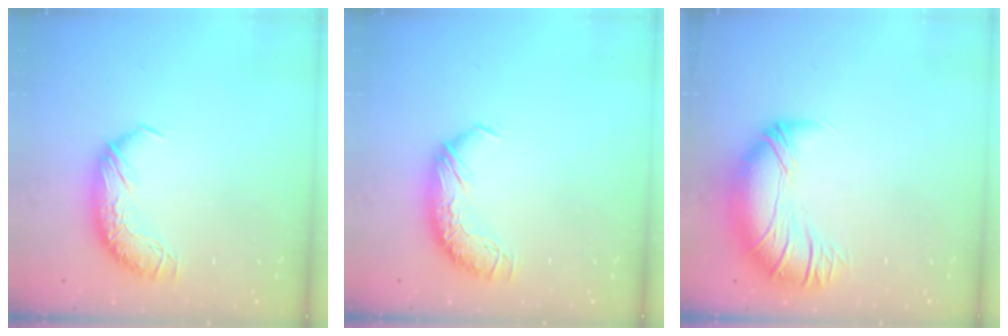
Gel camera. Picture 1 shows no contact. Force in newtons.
{"total": 0.0}
{"total": 2.8, "press": 0.2, "slide": 2.8}